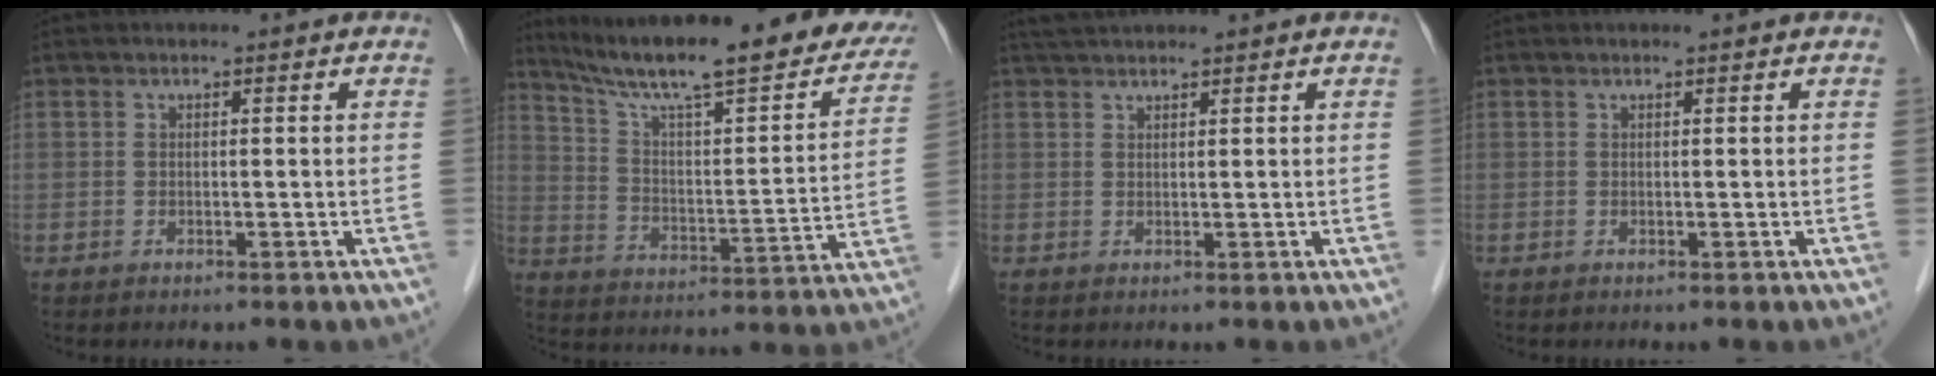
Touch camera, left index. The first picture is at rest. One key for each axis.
{"total": 28.3, "fx": 23.3, "fy": 4.3, "fz": 15.5, "tx": -0.238, "ty": -0.027, "tz": 0.319}
{"total": 3.4, "fx": 3.1, "fy": 0.1, "fz": 1.3, "tx": -0.022, "ty": 0.028, "tz": 0.057}
{"total": 0.5, "fx": 0.5, "fy": 0.0, "fz": 0.2, "tx": -0.003, "ty": 0.007, "tz": 0.009}